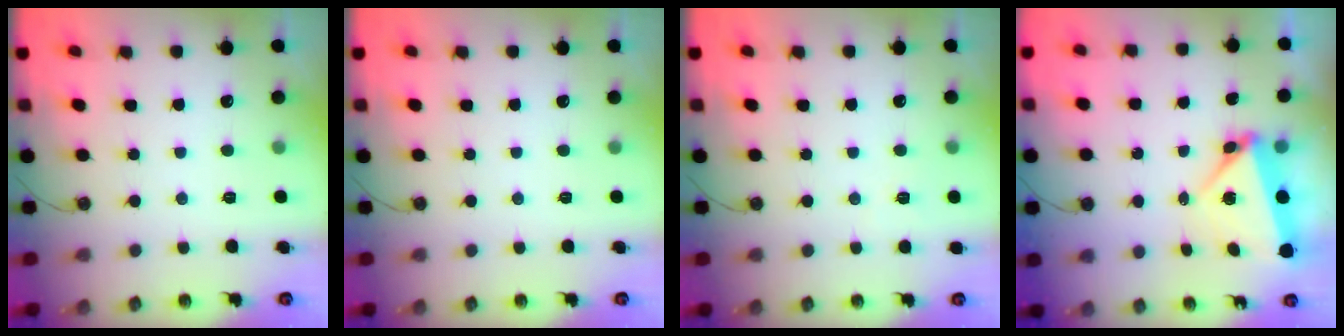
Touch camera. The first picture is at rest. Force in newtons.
{"total": 0.0}
{"total": 2.7, "press": 2.5, "slide": 1.0}
{"total": 6.1, "press": 5.2, "slide": 3.2}